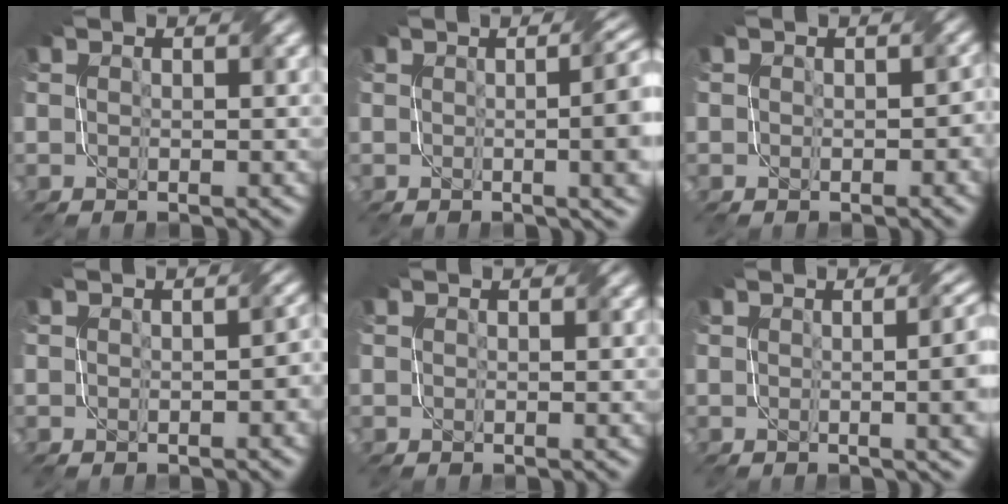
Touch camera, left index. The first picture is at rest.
{"total": 9.5, "force": [0.5, 4.1, 8.6], "torque": [-0.045, 0.018, -0.003]}
{"total": 1.6, "force": [-0.1, 1.1, 1.2], "torque": [-0.014, -0.002, -0.002]}
{"total": 1.6, "force": [-0.3, 0.7, 1.4], "torque": [-0.018, 0.000, -0.003]}
{"total": 0.0}
{"total": 7.8, "force": [0.2, 3.3, 7.0], "torque": [-0.032, 0.017, 0.000]}